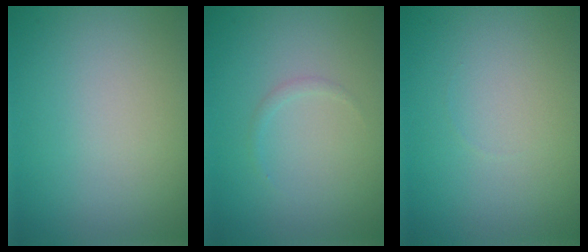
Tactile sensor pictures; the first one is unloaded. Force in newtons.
{"total": 0.5, "press": 0.5, "slide": 0.1}
{"total": 0.0}